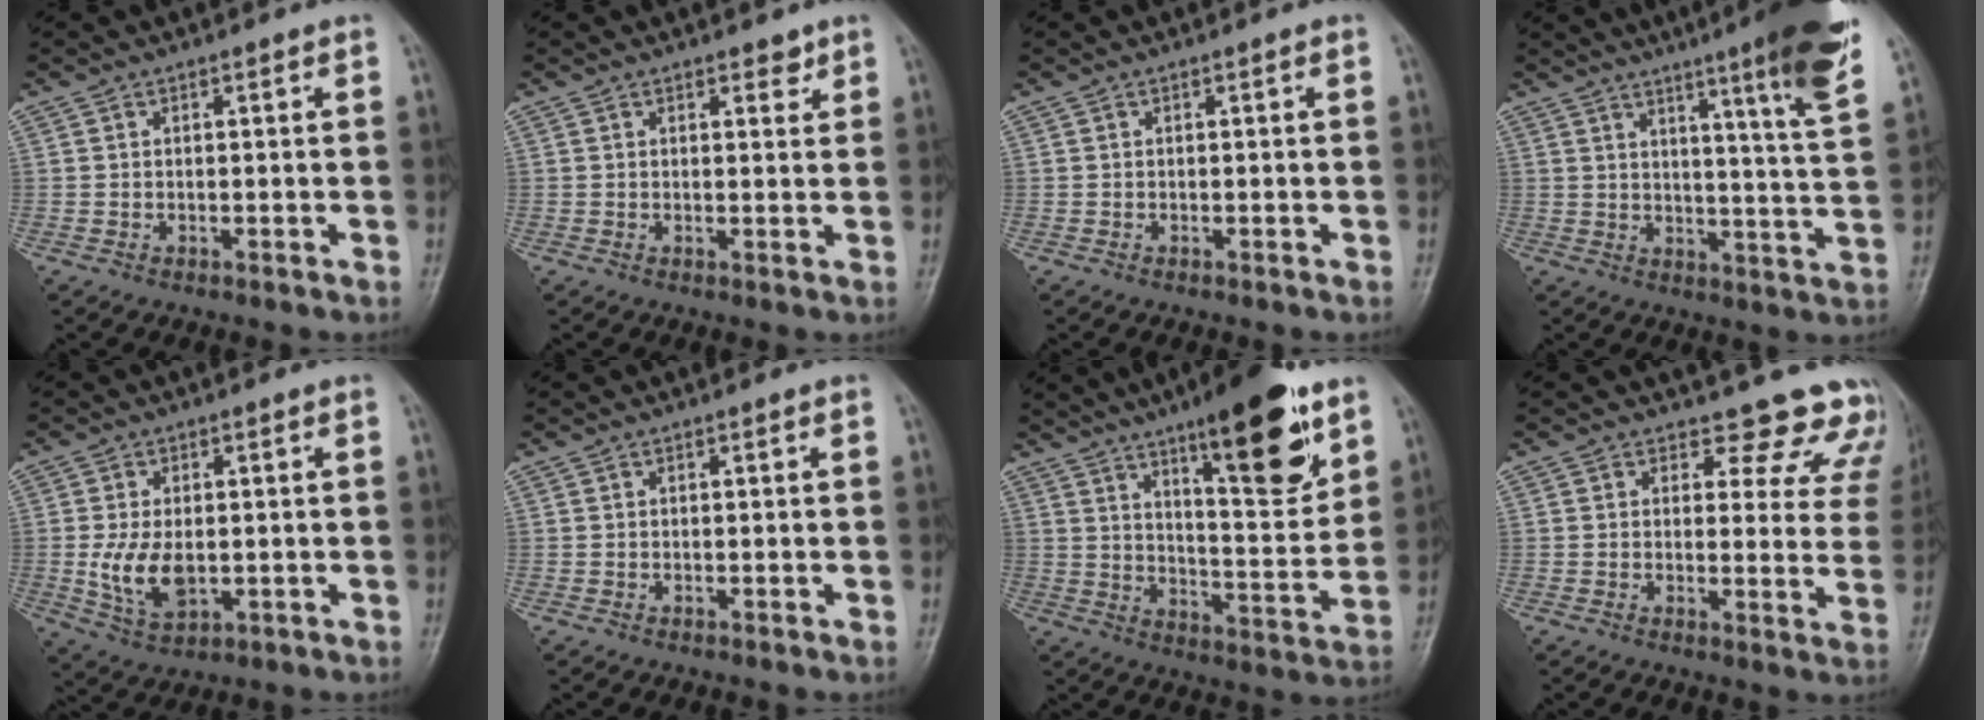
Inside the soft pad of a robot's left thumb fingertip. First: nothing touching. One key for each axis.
{"total": 2.1, "fx": 1.5, "fy": 1.0, "fz": 1.1, "tx": -0.001, "ty": -0.008, "tz": 0.019}
{"total": 0.0}
{"total": 14.7, "fx": 8.8, "fy": 0.4, "fz": 11.7, "tx": -0.155, "ty": -0.046, "tz": 0.113}
{"total": 8.1, "fx": -0.6, "fy": 4.8, "fz": 6.4, "tx": -0.117, "ty": -0.012, "tz": -0.001}
{"total": 0.0}
{"total": 18.7, "fx": 10.9, "fy": 5.0, "fz": 14.3, "tx": -0.178, "ty": -0.064, "tz": 0.173}
{"total": 12.8, "fx": 11.8, "fy": 4.9, "fz": 1.3, "tx": 0.041, "ty": -0.094, "tz": 0.099}